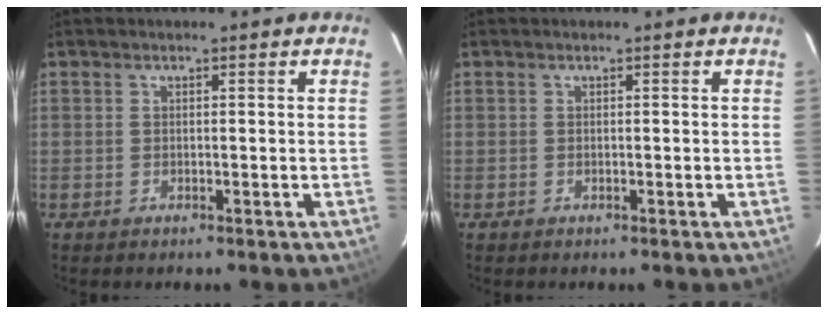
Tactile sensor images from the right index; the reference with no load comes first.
{"total": 0.0}